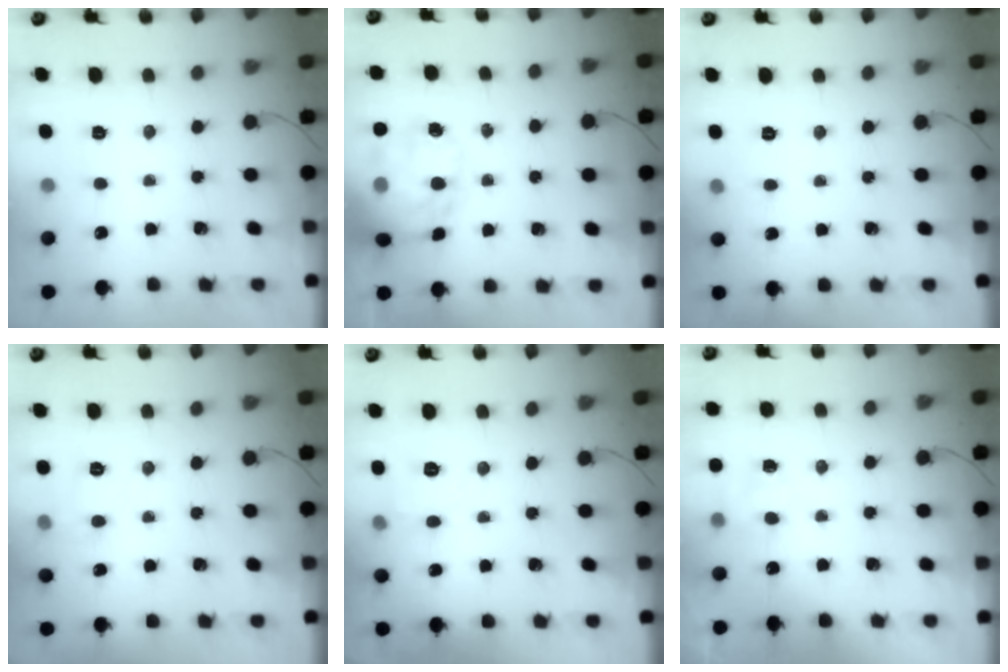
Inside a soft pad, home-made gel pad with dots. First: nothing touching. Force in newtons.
{"total": 18.4, "press": 18.1, "slide": 3.4}
{"total": 4.1, "press": 4.0, "slide": 1.0}
{"total": 7.6, "press": 7.4, "slide": 1.7}
{"total": 5.6, "press": 5.4, "slide": 1.6}
{"total": 5.2, "press": 5.0, "slide": 1.4}